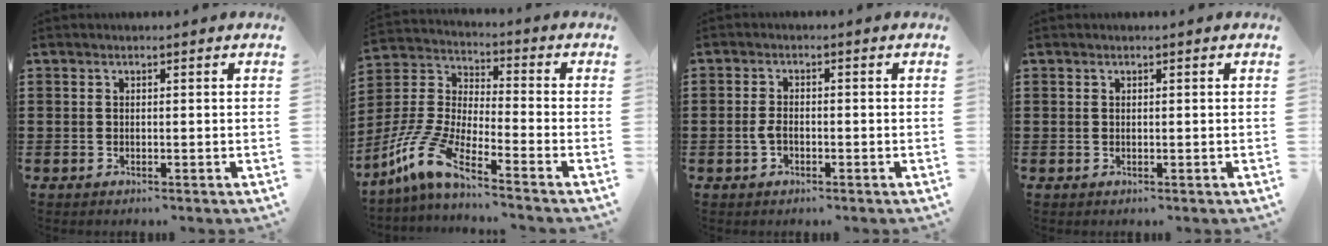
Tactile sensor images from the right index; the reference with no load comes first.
{"total": 9.0, "force": [-7.2, 0.9, 5.4], "torque": [-0.158, -0.019, -0.156]}
{"total": 2.3, "force": [-0.8, 1.2, 1.7], "torque": [-0.049, -0.003, -0.019]}
{"total": 0.0}